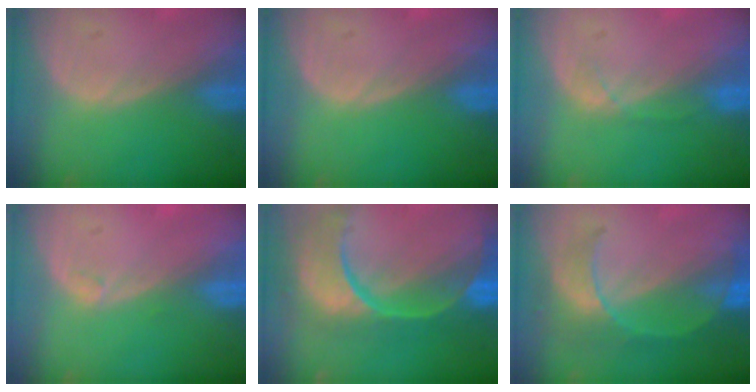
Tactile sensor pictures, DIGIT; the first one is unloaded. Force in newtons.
{"total": 0.0}
{"total": 1.4, "press": 1.3, "slide": 0.3}
{"total": 0.6, "press": 0.6, "slide": 0.2}
{"total": 13.8, "press": 11.0, "slide": 8.5}
{"total": 7.9, "press": 6.9, "slide": 3.9}